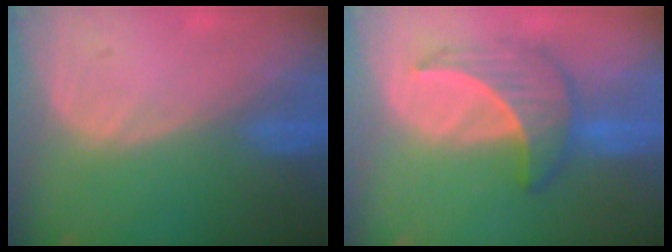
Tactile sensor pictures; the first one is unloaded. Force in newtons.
{"total": 6.5, "press": 6.4, "slide": 1.0}